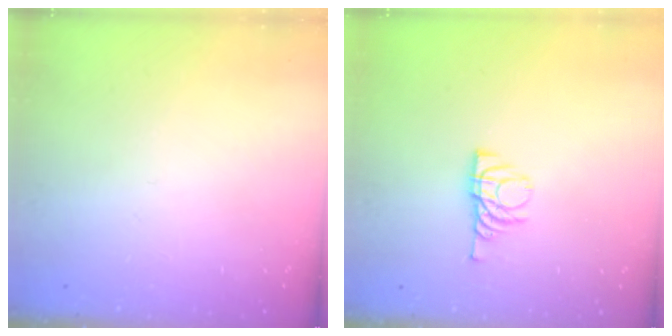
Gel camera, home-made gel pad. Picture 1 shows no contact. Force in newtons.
{"total": 6.1, "press": 6.1, "slide": 0.8}